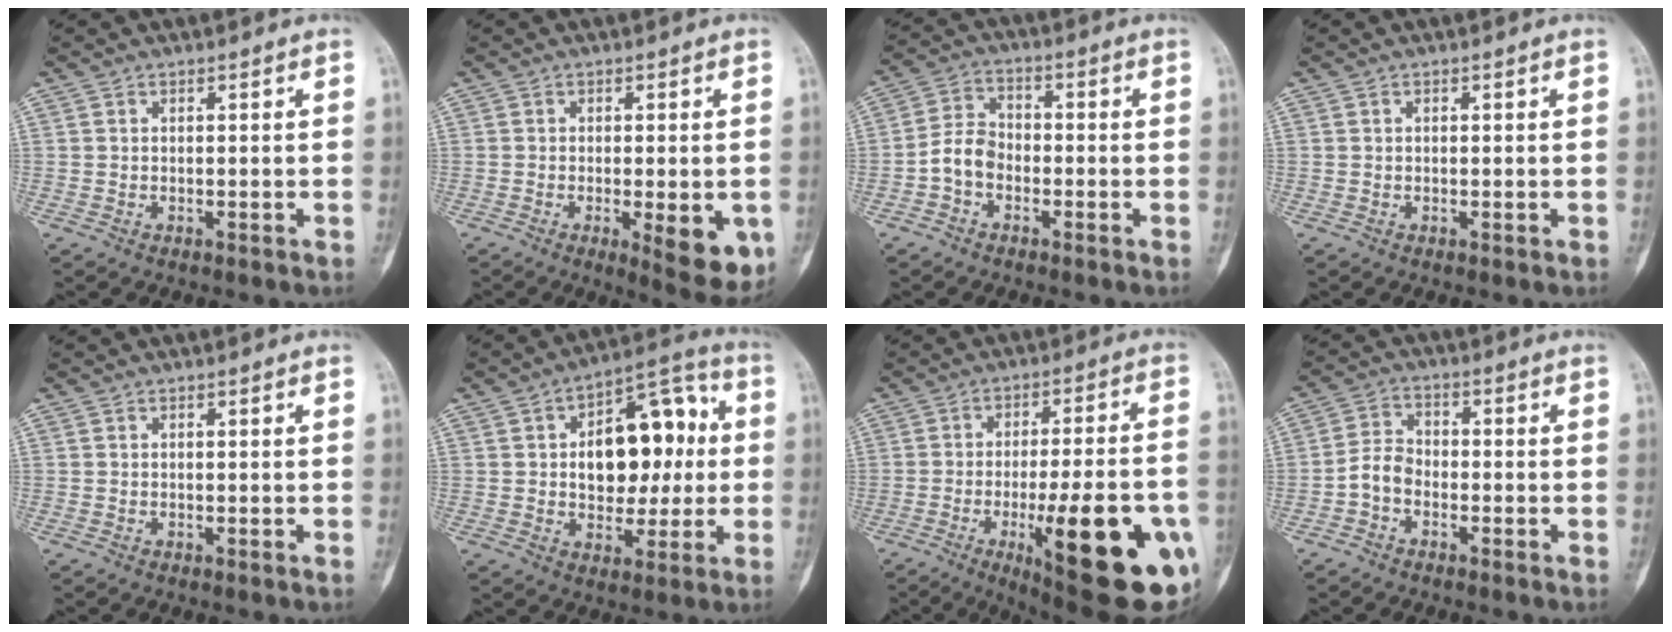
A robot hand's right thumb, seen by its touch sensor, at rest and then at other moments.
{"total": 9.6, "force": [-2.6, 3.1, 8.7], "torque": [-0.100, -0.016, -0.029]}
{"total": 5.9, "force": [-2.1, 4.4, 3.4], "torque": [-0.053, 0.025, -0.050]}
{"total": 0.0}
{"total": 0.0}
{"total": 17.4, "force": [1.8, 10.4, 13.8], "torque": [-0.150, 0.028, 0.027]}
{"total": 25.8, "force": [-8.5, 6.8, 23.4], "torque": [-0.268, 0.002, -0.103]}
{"total": 4.5, "force": [-2.0, 3.2, 2.6], "torque": [-0.041, 0.021, -0.049]}